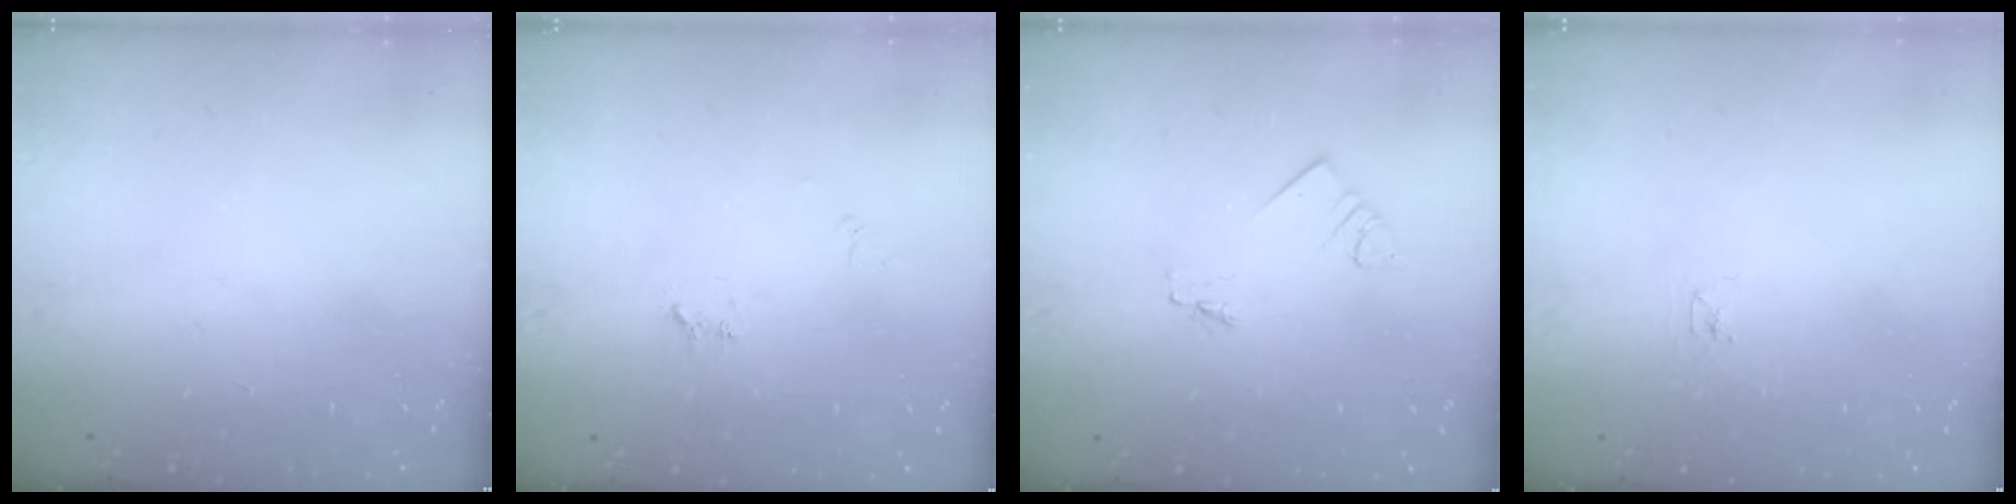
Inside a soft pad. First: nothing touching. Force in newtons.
{"total": 5.3, "press": 5.3, "slide": 0.6}
{"total": 2.7, "press": 2.7, "slide": 0.3}
{"total": 2.4, "press": 2.4, "slide": 0.3}